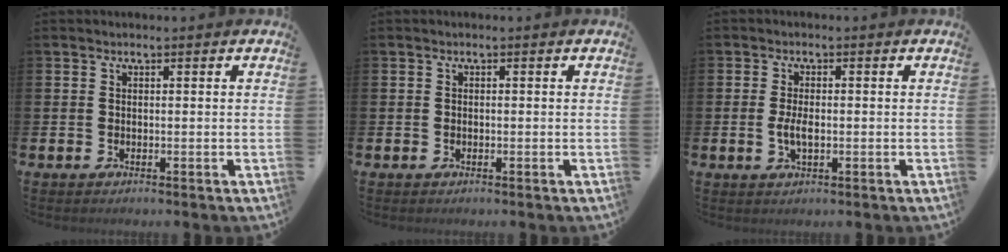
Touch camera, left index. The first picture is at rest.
{"total": 0.0}
{"total": 2.9, "force": [-0.3, 1.3, 2.6], "torque": [-0.037, -0.003, -0.010]}